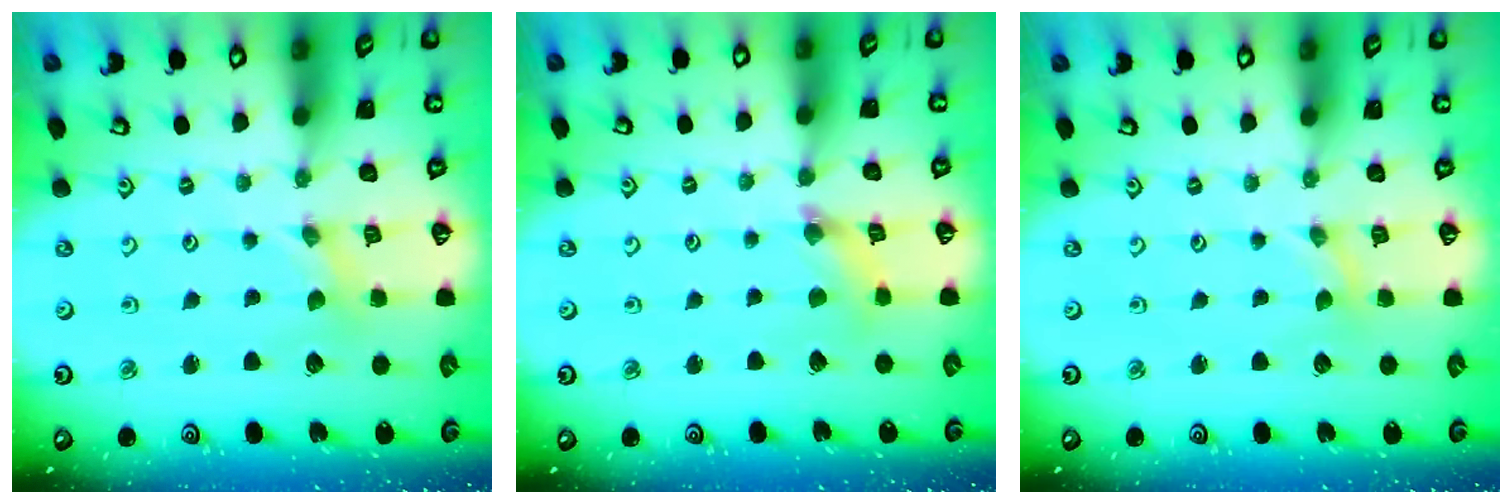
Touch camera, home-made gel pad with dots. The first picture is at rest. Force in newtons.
{"total": 2.4, "press": 2.4, "slide": 0.2}
{"total": 0.0}